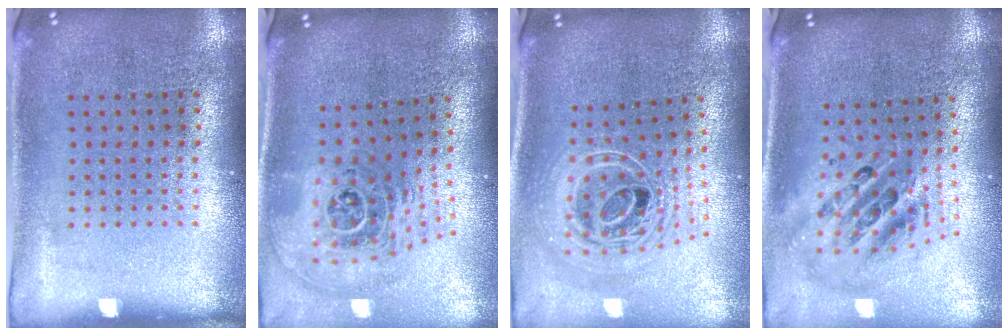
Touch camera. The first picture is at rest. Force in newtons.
{"total": 2.1, "press": 1.6, "slide": 1.4}
{"total": 2.7, "press": 1.9, "slide": 1.9}
{"total": 2.5, "press": 1.7, "slide": 1.8}